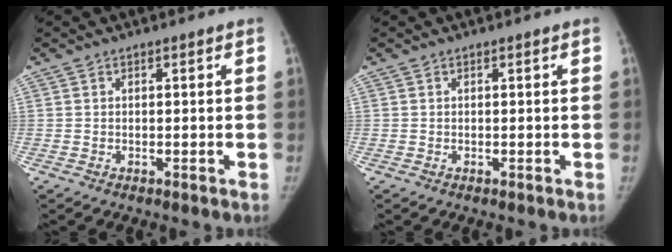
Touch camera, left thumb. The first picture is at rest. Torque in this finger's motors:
{"motor_torque": [0.03, -0.01, 0.23, -0.14, 0.03]}